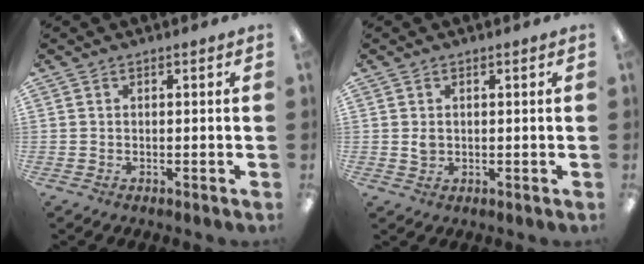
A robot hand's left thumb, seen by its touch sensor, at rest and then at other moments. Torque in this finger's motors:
{"motor_torque": [-0.23, 0.21, 0.14, -0.28, -0.01]}